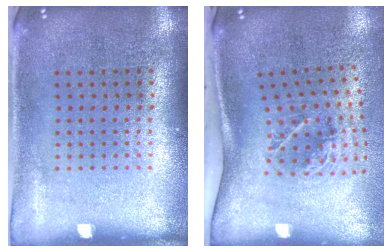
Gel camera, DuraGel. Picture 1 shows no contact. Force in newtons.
{"total": 2.1, "press": 1.3, "slide": 1.7}